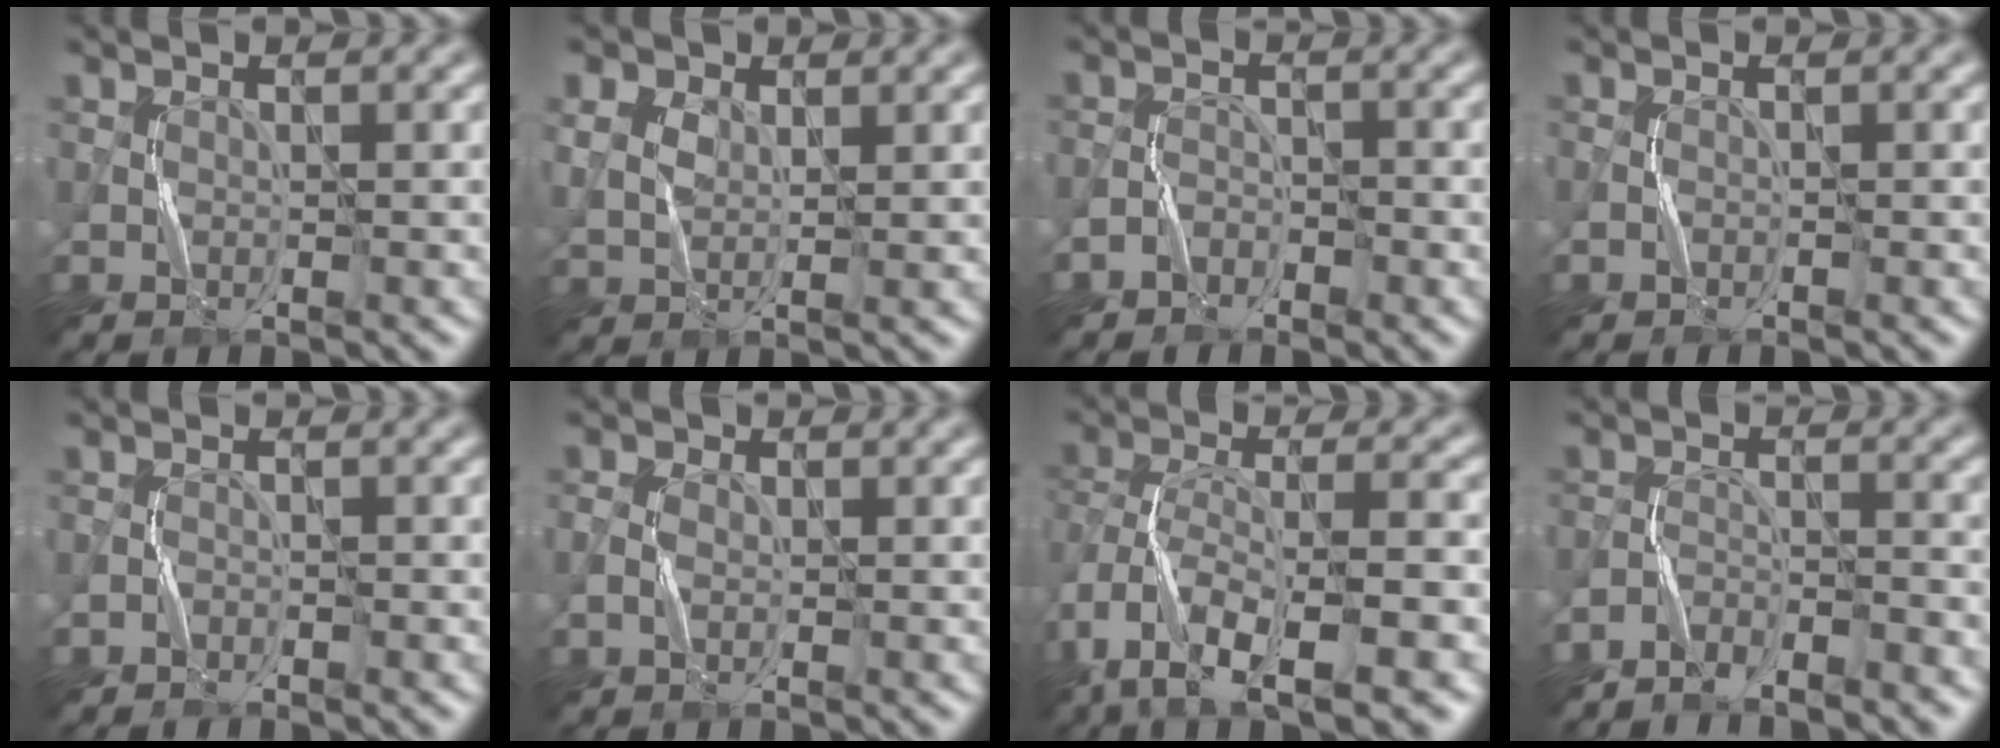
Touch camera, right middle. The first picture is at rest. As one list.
[{"total": 2.7, "force": [1.2, 1.6, 1.8], "torque": [-0.038, -0.001, 0.021]}, {"total": 1.5, "force": [-1.2, 0.8, 0.4], "torque": [-0.004, 0.008, -0.027]}, {"total": 0.5, "force": [-0.4, 0.2, 0.3], "torque": [-0.007, 0.003, -0.008]}, {"total": 0.8, "force": [-0.7, 0.3, 0.2], "torque": [-0.002, 0.004, -0.014]}, {"total": 1.6, "force": [-0.3, 1.1, 1.1], "torque": [-0.025, 0.005, -0.010]}, {"total": 11.1, "force": [-6.4, 4.0, 8.2], "torque": [-0.160, 0.000, -0.113]}, {"total": 3.4, "force": [-3.3, 0.7, 0.8], "torque": [-0.017, 0.003, -0.067]}]